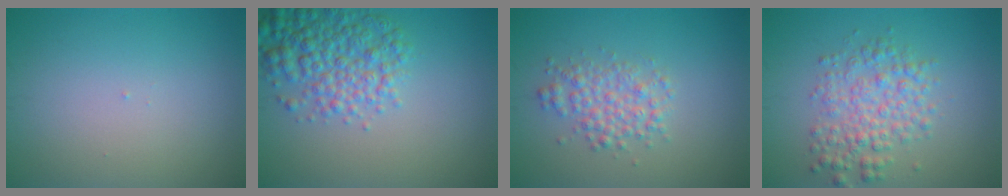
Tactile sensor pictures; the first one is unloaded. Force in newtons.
{"total": 5.5, "press": 5.4, "slide": 0.2}
{"total": 3.0, "press": 3.0, "slide": 0.1}
{"total": 4.2, "press": 4.2, "slide": 0.1}